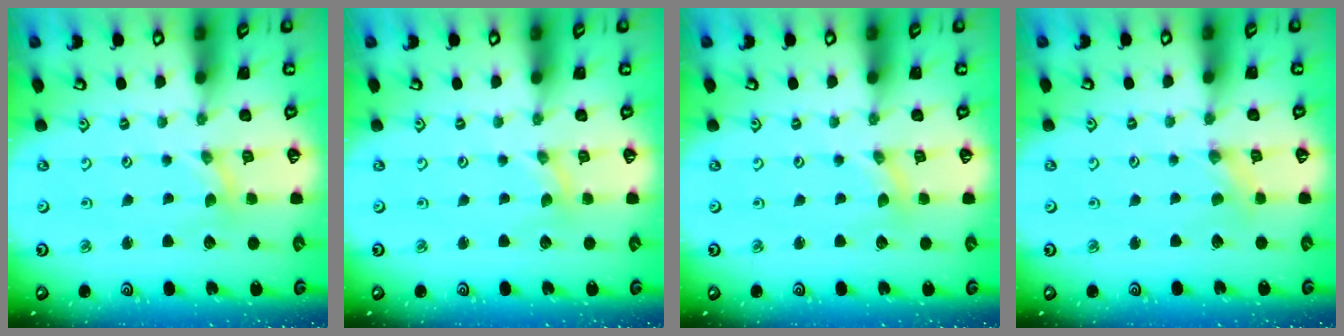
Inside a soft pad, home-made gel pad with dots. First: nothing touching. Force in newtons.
{"total": 0.0}
{"total": 0.5, "press": 0.5, "slide": 0.0}
{"total": 0.0}